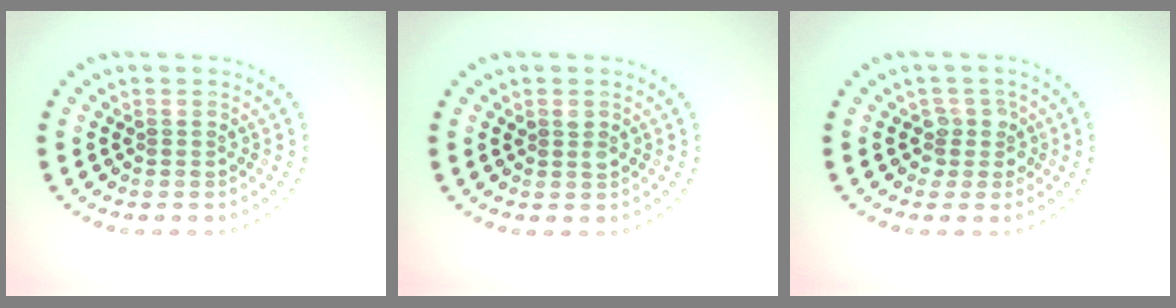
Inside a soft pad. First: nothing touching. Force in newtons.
{"total": 1.0, "press": 1.0, "slide": 0.2}
{"total": 2.1, "press": 1.6, "slide": 1.3}